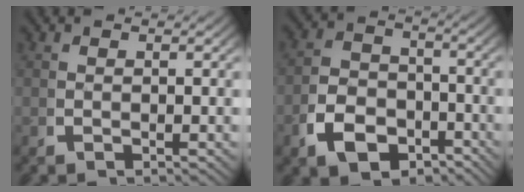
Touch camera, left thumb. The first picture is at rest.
{"total": 7.6, "force": [-3.2, 5.8, 3.8], "torque": [-0.060, -0.028, -0.047]}